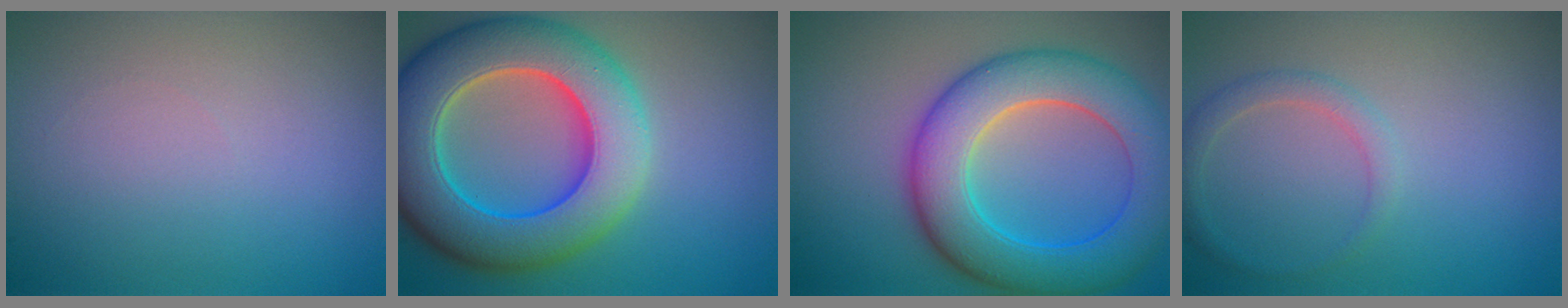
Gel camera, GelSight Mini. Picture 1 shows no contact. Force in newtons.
{"total": 12.2, "press": 12.2, "slide": 0.4}
{"total": 9.5, "press": 9.5, "slide": 0.4}
{"total": 1.7, "press": 1.7, "slide": 0.2}